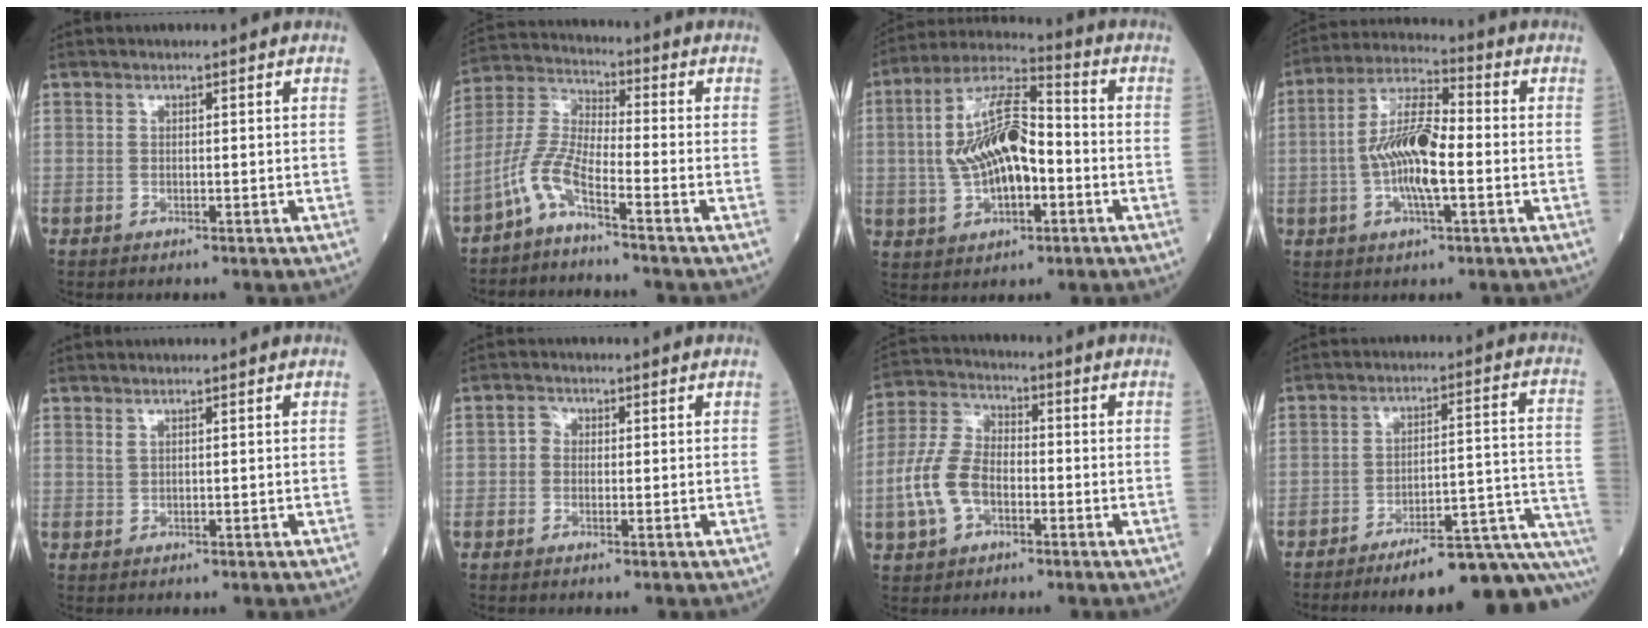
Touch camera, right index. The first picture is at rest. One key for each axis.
{"total": 6.5, "fx": -4.4, "fy": 0.7, "fz": 4.7, "tx": -0.116, "ty": 0.001, "tz": -0.098}
{"total": 13.6, "fx": -1.1, "fy": 5.5, "fz": 12.4, "tx": -0.250, "ty": 0.020, "tz": -0.018}
{"total": 11.0, "fx": -1.4, "fy": 2.9, "fz": 10.5, "tx": -0.207, "ty": 0.013, "tz": -0.029}
{"total": 0.5, "fx": 0.5, "fy": 0.0, "fz": 0.3, "tx": -0.013, "ty": 0.000, "tz": 0.011}
{"total": 1.6, "fx": 0.0, "fy": 1.4, "fz": 0.8, "tx": -0.009, "ty": 0.003, "tz": -0.005}
{"total": 9.3, "fx": -2.6, "fy": 5.8, "fz": 6.8, "tx": -0.167, "ty": 0.017, "tz": -0.056}
{"total": 18.3, "fx": -14.6, "fy": 1.2, "fz": 10.9, "tx": -0.072, "ty": 0.037, "tz": -0.206}